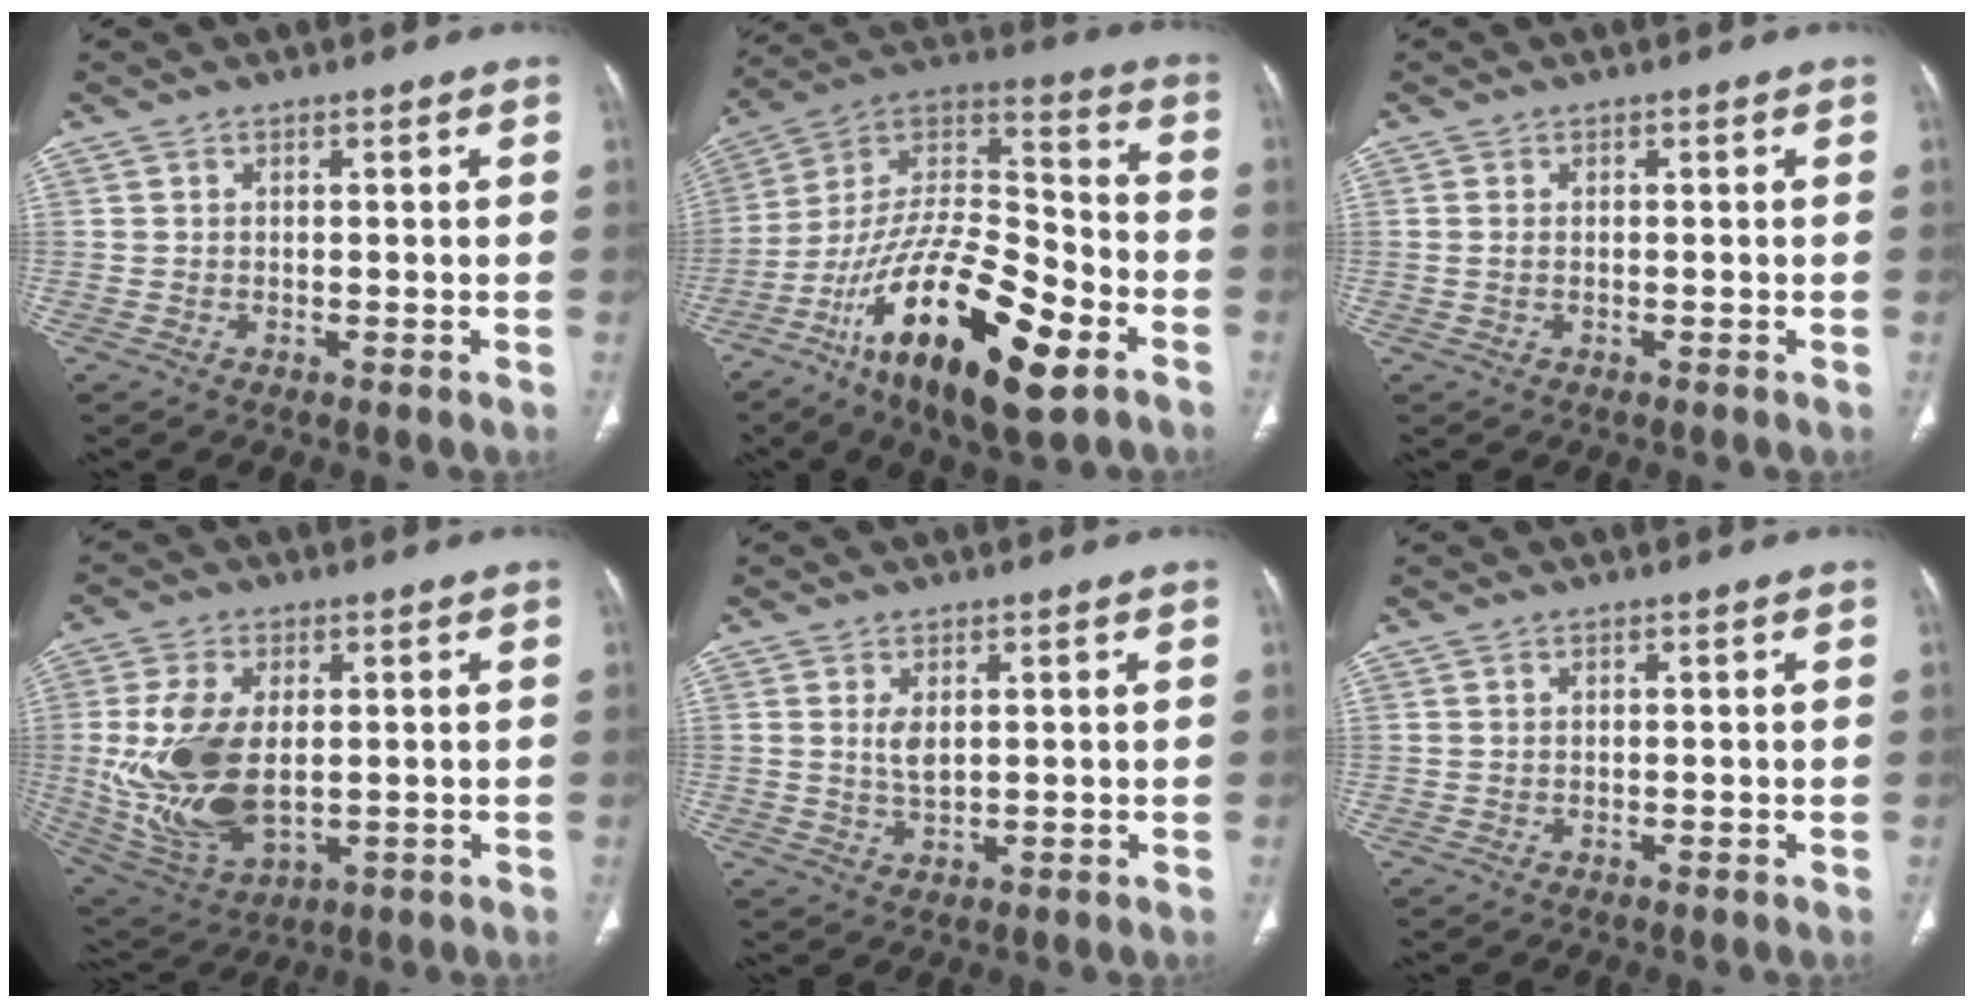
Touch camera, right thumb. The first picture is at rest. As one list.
[{"total": 25.7, "force": [-12.5, 9.0, 20.6], "torque": [-0.384, 0.054, -0.219]}, {"total": 1.0, "force": [-0.1, 0.6, 0.8], "torque": [-0.021, -0.001, -0.001]}, {"total": 17.3, "force": [0.2, 9.8, 14.2], "torque": [-0.290, -0.012, 0.023]}, {"total": 3.2, "force": [0.8, 1.6, 2.7], "torque": [-0.051, -0.008, 0.021]}, {"total": 0.0}]